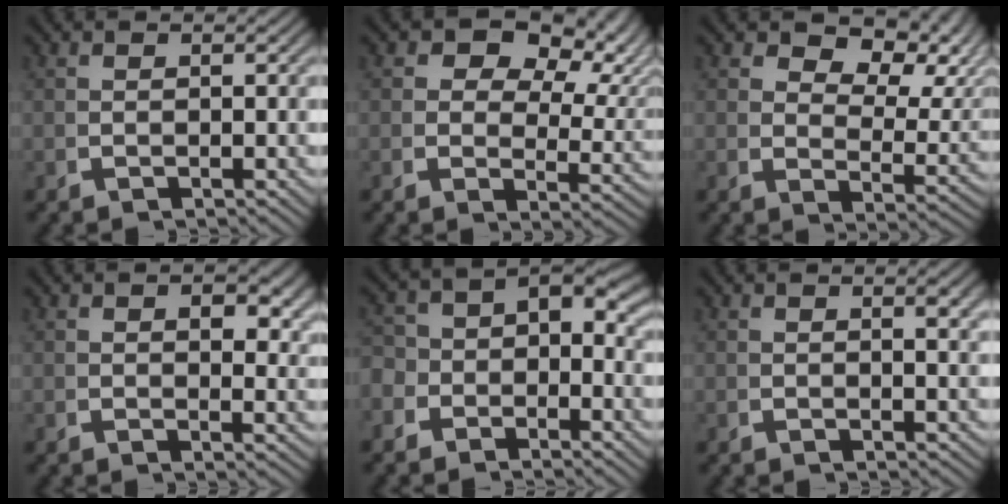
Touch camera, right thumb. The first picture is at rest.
{"total": 8.5, "force": [3.3, 5.5, 5.6], "torque": [-0.082, -0.001, 0.046]}
{"total": 6.5, "force": [3.4, 3.5, 4.4], "torque": [-0.059, -0.013, 0.058]}
{"total": 2.5, "force": [0.9, 1.3, 2.0], "torque": [-0.027, -0.010, 0.015]}
{"total": 6.2, "force": [-0.7, 5.0, 3.6], "torque": [-0.058, -0.012, -0.011]}
{"total": 1.3, "force": [0.5, 0.2, 1.2], "torque": [-0.015, 0.000, 0.009]}